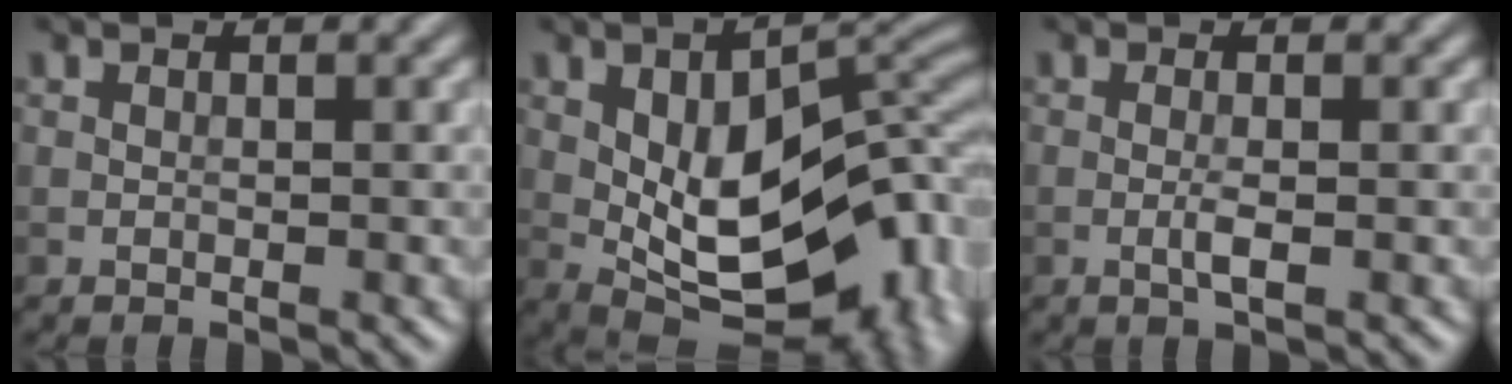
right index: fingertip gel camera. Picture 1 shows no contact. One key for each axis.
{"total": 15.3, "fx": -2.2, "fy": 8.8, "fz": 12.4, "tx": -0.169, "ty": -0.009, "tz": -0.032}
{"total": 1.4, "fx": -0.4, "fy": 0.2, "fz": 1.3, "tx": -0.028, "ty": -0.002, "tz": -0.010}